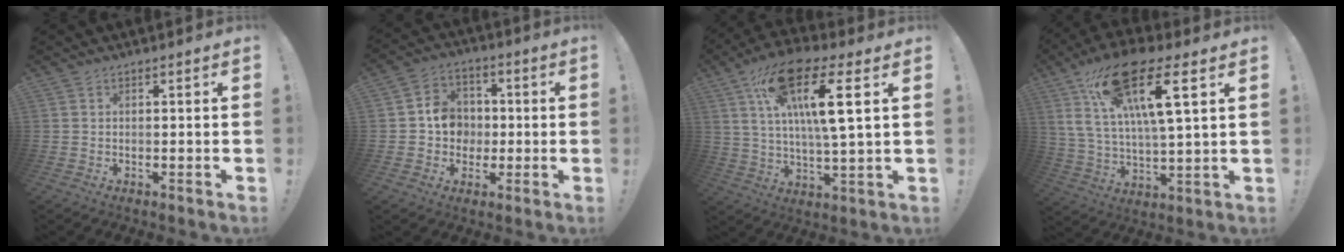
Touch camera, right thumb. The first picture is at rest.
{"total": 9.8, "force": [-0.3, 9.0, 3.8], "torque": [-0.049, 0.009, 0.001]}
{"total": 16.9, "force": [6.9, 4.2, 14.8], "torque": [-0.266, -0.010, 0.102]}
{"total": 19.5, "force": [10.4, 5.6, 15.5], "torque": [-0.278, -0.038, 0.166]}